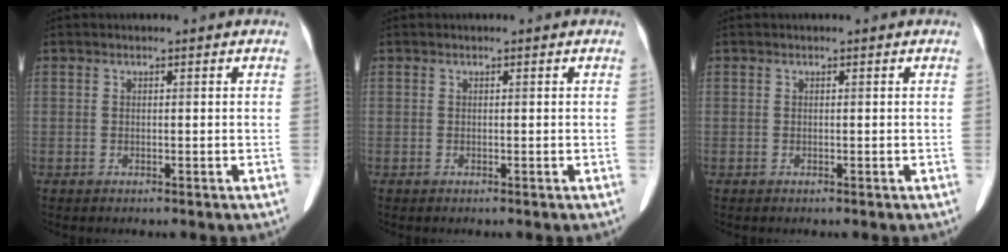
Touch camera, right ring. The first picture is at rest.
{"total": 0.0}
{"total": 0.0}